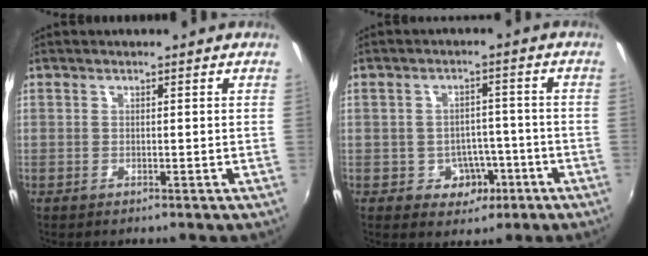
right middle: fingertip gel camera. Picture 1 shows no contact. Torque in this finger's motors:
{"motor_torque": [0.41, -0.38, 0.01, 0.01]}